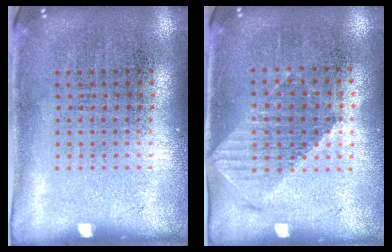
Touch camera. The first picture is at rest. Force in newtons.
{"total": 1.1, "press": 1.0, "slide": 0.4}